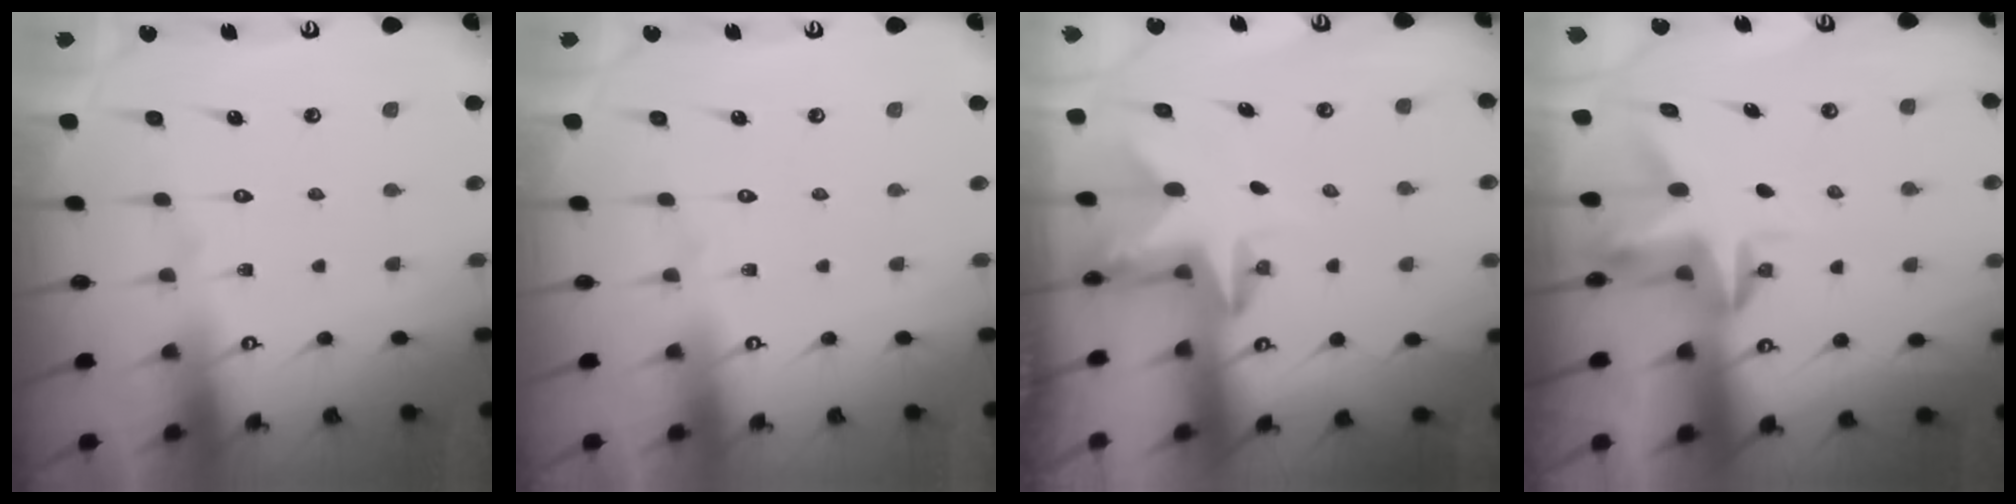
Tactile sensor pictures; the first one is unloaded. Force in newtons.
{"total": 0.0}
{"total": 2.4, "press": 2.4, "slide": 0.3}
{"total": 3.3, "press": 3.2, "slide": 0.5}